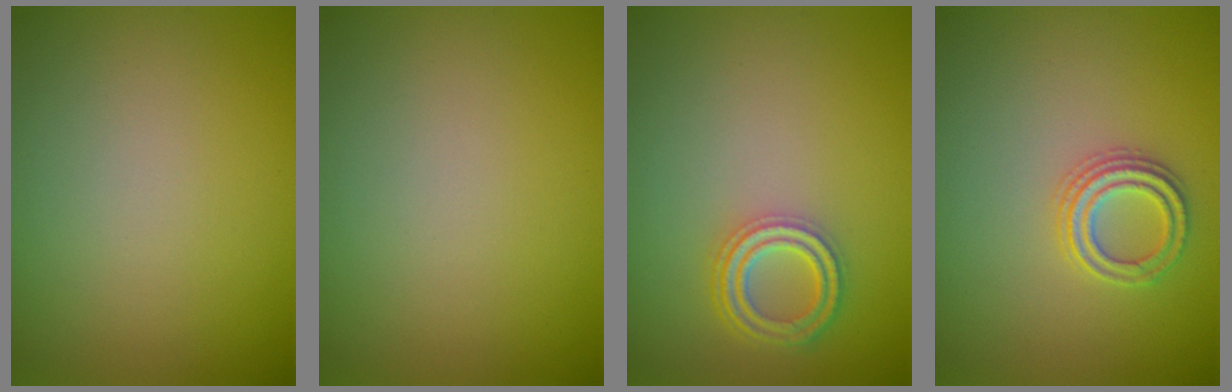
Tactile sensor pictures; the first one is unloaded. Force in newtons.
{"total": 0.0}
{"total": 3.6, "press": 2.9, "slide": 2.2}
{"total": 2.3, "press": 2.2, "slide": 0.5}